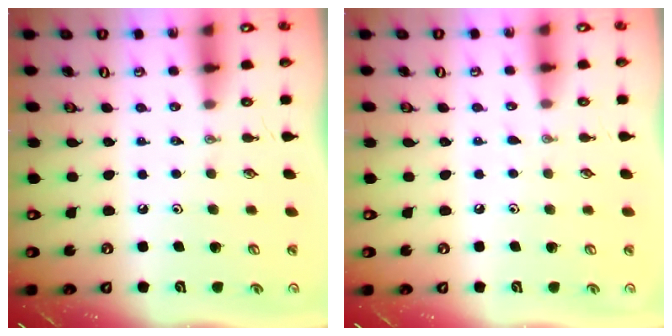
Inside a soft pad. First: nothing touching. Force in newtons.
{"total": 2.4, "press": 2.4, "slide": 0.4}